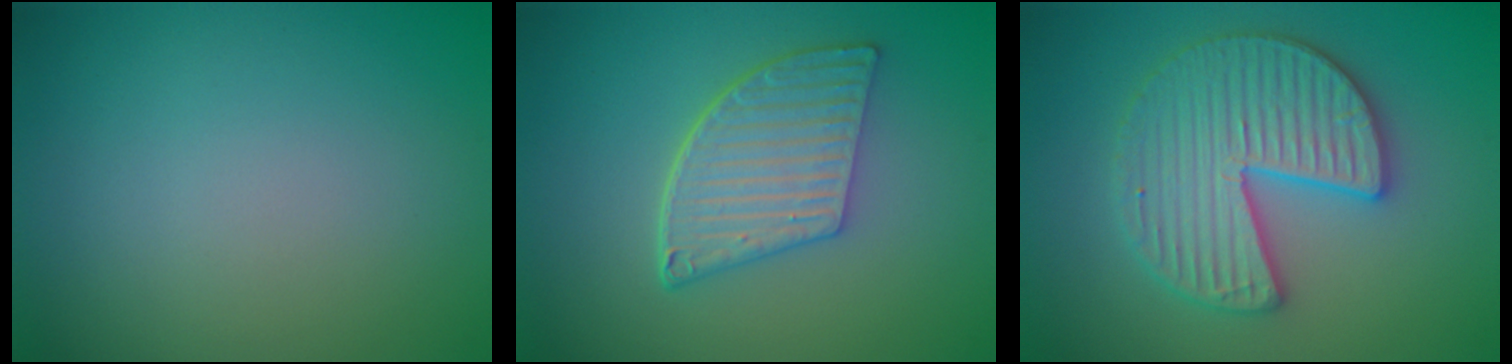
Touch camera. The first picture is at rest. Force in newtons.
{"total": 5.5, "press": 4.1, "slide": 3.7}
{"total": 6.0, "press": 5.9, "slide": 1.0}